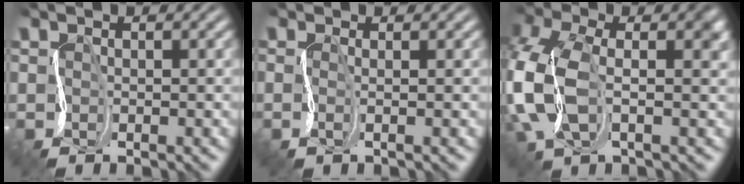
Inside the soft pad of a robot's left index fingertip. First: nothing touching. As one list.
[{"total": 1.1, "force": [0.4, 0.4, 0.9], "torque": [-0.011, 0.001, 0.001]}, {"total": 8.4, "force": [0.2, 5.1, 6.6], "torque": [-0.180, 0.002, -0.010]}]